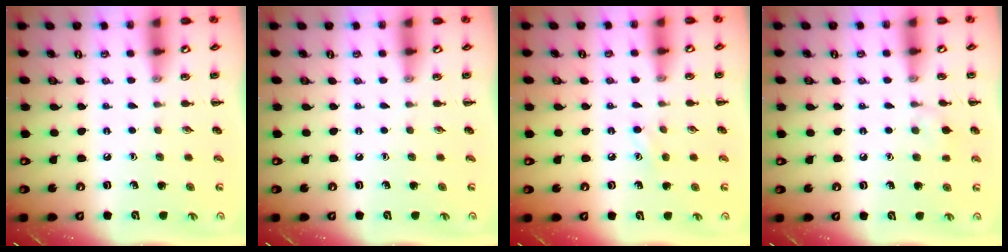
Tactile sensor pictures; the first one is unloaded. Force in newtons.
{"total": 0.0}
{"total": 2.4, "press": 2.3, "slide": 0.8}
{"total": 5.6, "press": 5.3, "slide": 1.9}